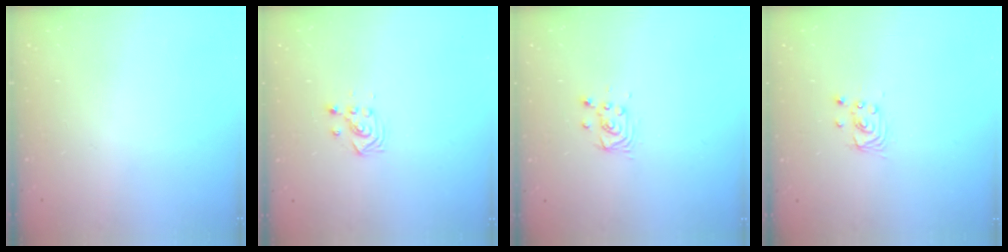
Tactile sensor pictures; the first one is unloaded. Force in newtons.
{"total": 2.9, "press": 2.9, "slide": 0.3}
{"total": 3.4, "press": 3.4, "slide": 0.4}
{"total": 2.4, "press": 2.4, "slide": 0.2}